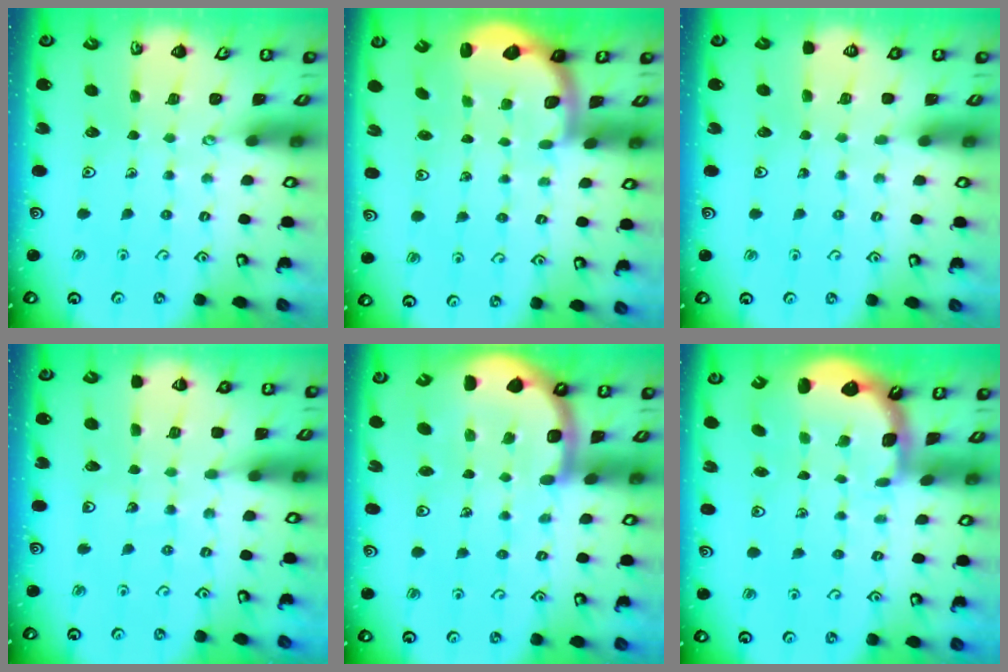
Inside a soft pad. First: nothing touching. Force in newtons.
{"total": 2.4, "press": 2.1, "slide": 1.3}
{"total": 0.0}
{"total": 4.9, "press": 4.9, "slide": 0.4}
{"total": 8.0, "press": 7.5, "slide": 2.6}
{"total": 2.4, "press": 1.7, "slide": 1.8}